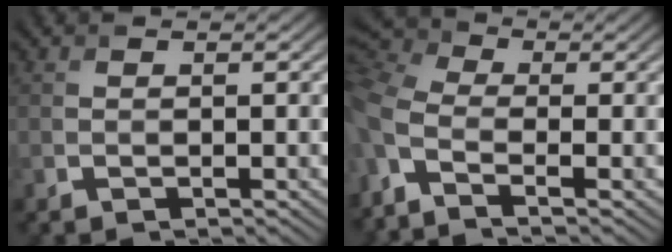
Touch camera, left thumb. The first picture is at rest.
{"total": 7.9, "force": [-2.1, 3.6, 6.7], "torque": [-0.194, -0.011, -0.033]}